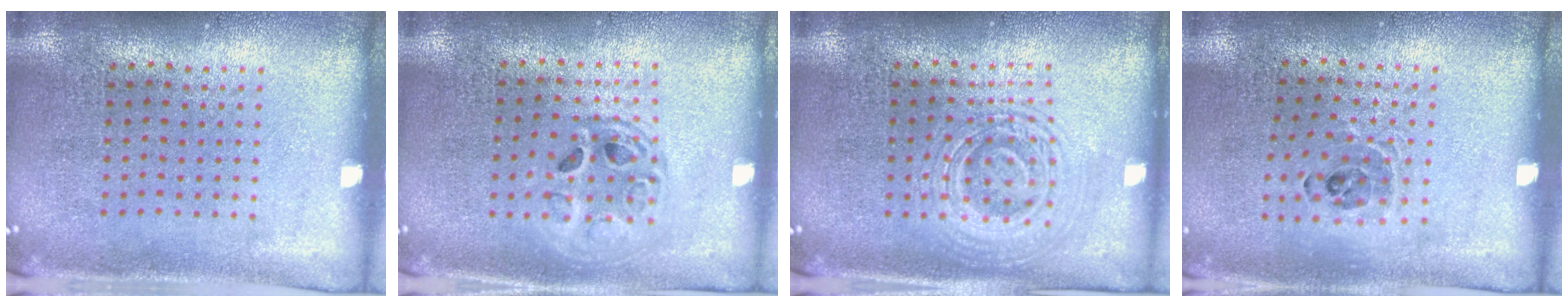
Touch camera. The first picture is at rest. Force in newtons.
{"total": 1.5, "press": 1.3, "slide": 0.7}
{"total": 2.8, "press": 2.8, "slide": 0.5}
{"total": 0.8, "press": 0.8, "slide": 0.1}